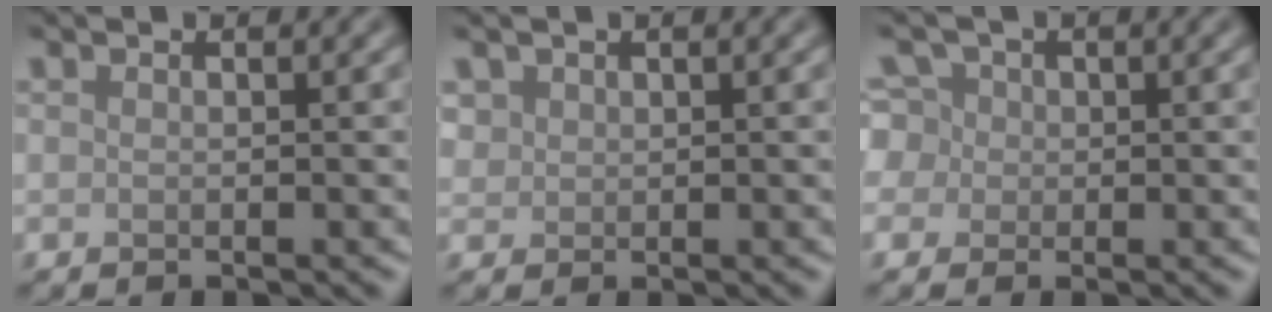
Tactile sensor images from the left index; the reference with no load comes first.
{"total": 1.0, "force": [0.5, 0.9, 0.1], "torque": [0.000, -0.003, 0.015]}
{"total": 5.1, "force": [1.3, 4.5, 1.9], "torque": [-0.034, 0.037, -0.001]}